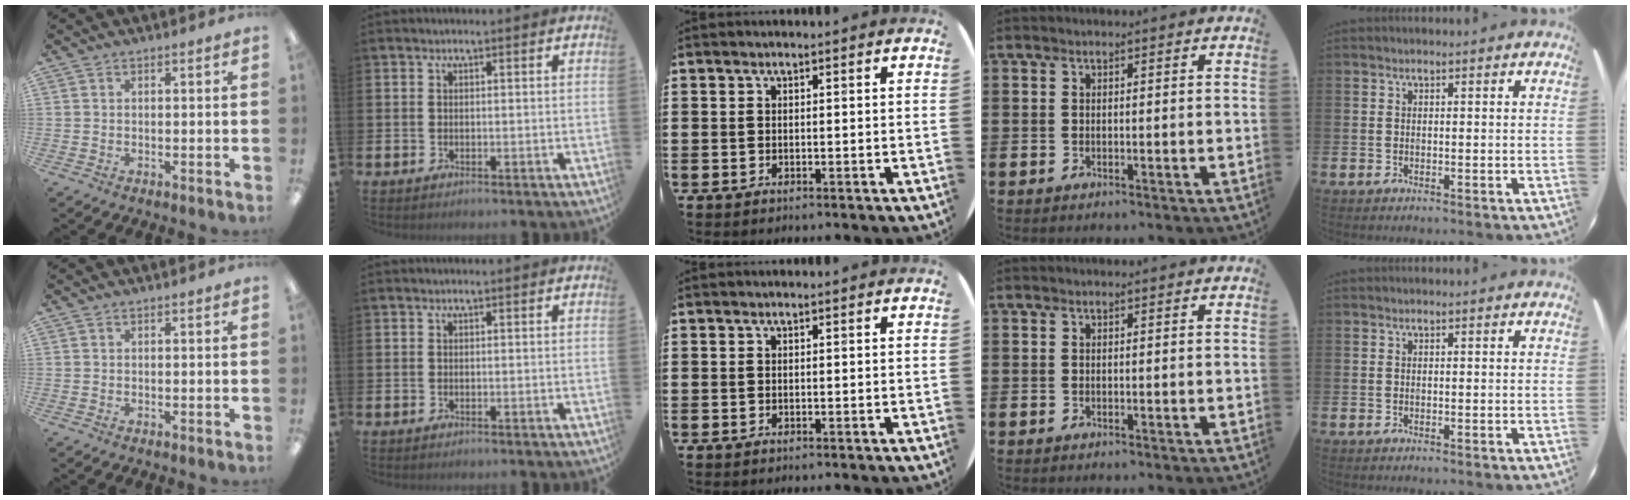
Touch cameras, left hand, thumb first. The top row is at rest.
{}